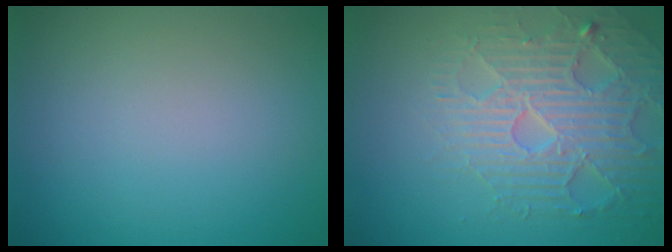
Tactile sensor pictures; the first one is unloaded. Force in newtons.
{"total": 4.7, "press": 4.6, "slide": 0.9}